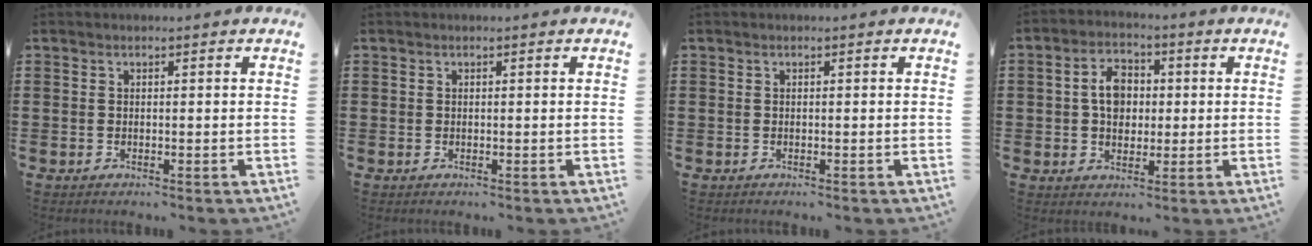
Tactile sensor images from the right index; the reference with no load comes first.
{"total": 0.0}
{"total": 0.0}
{"total": 6.0, "force": [0.3, 4.2, 4.3], "torque": [-0.091, 0.011, -0.003]}